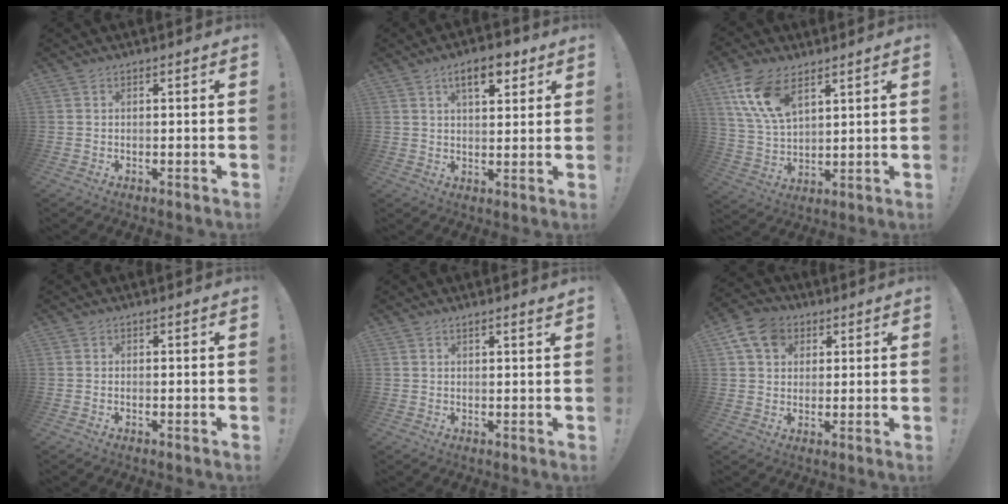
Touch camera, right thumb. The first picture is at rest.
{"total": 8.4, "force": [4.5, 3.7, 6.0], "torque": [-0.082, -0.010, 0.076]}
{"total": 13.5, "force": [7.4, 6.9, 8.9], "torque": [-0.189, -0.022, 0.142]}
{"total": 0.0}
{"total": 1.4, "force": [1.0, -0.3, 0.8], "torque": [-0.009, -0.006, 0.016]}
{"total": 10.3, "force": [4.4, 7.9, 4.9], "torque": [-0.084, -0.005, 0.089]}